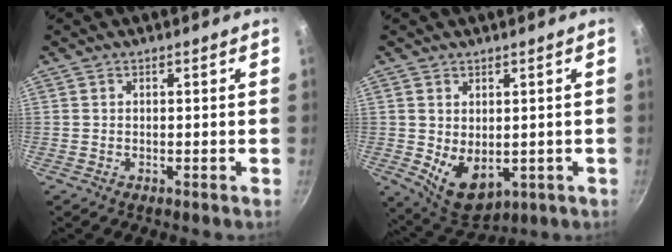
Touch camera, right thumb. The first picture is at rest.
{"total": 8.3, "force": [-0.3, 5.5, 6.1], "torque": [-0.081, -0.020, 0.018]}